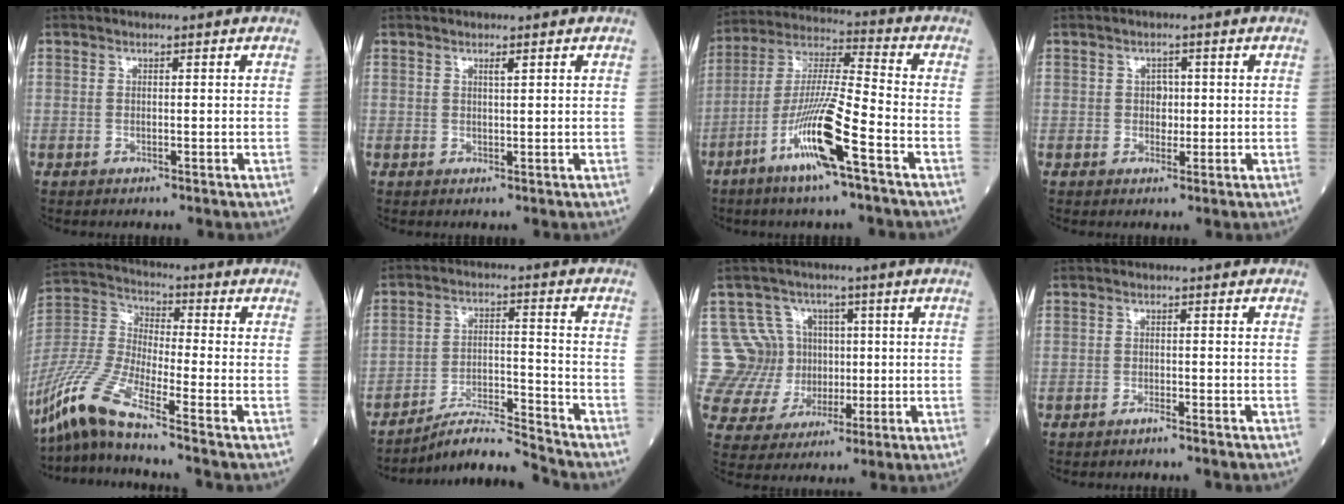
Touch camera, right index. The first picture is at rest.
{"total": 0.8, "force": [0.7, 0.0, 0.5], "torque": [-0.004, -0.002, 0.011]}
{"total": 13.5, "force": [-6.4, 0.3, 11.9], "torque": [-0.240, -0.012, -0.123]}
{"total": 1.9, "force": [0.1, 1.6, 1.2], "torque": [-0.012, 0.002, 0.002]}
{"total": 12.3, "force": [-9.8, -0.6, 7.4], "torque": [-0.168, -0.014, -0.201]}
{"total": 8.0, "force": [-7.8, -1.6, 0.8], "torque": [-0.011, 0.011, -0.139]}
{"total": 11.9, "force": [2.0, 11.7, 1.4], "torque": [-0.038, 0.056, 0.050]}
{"total": 1.3, "force": [-1.2, -0.1, 0.3], "torque": [-0.004, 0.002, -0.018]}